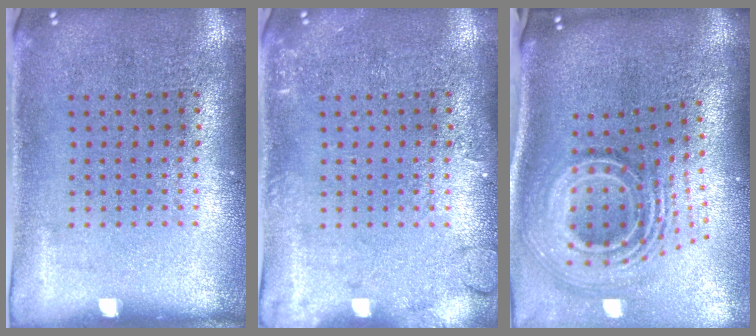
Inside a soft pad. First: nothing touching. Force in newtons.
{"total": 1.9, "press": 1.8, "slide": 0.2}
{"total": 3.0, "press": 1.8, "slide": 2.4}